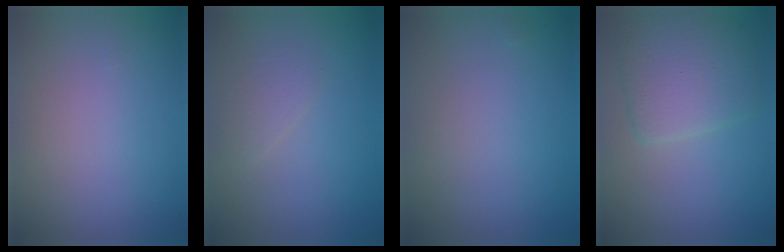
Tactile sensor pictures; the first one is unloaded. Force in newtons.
{"total": 1.4, "press": 1.4, "slide": 0.0}
{"total": 0.0}
{"total": 4.8, "press": 4.8, "slide": 0.1}